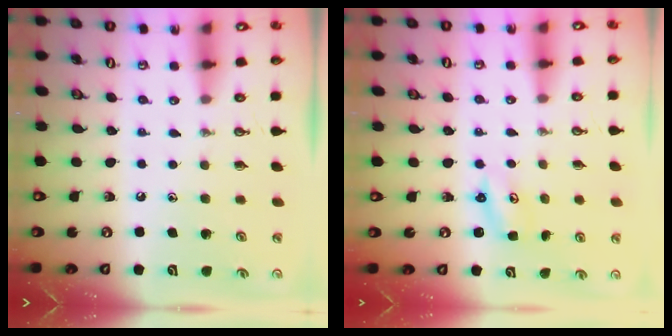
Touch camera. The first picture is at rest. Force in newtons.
{"total": 2.7, "press": 2.7, "slide": 0.3}